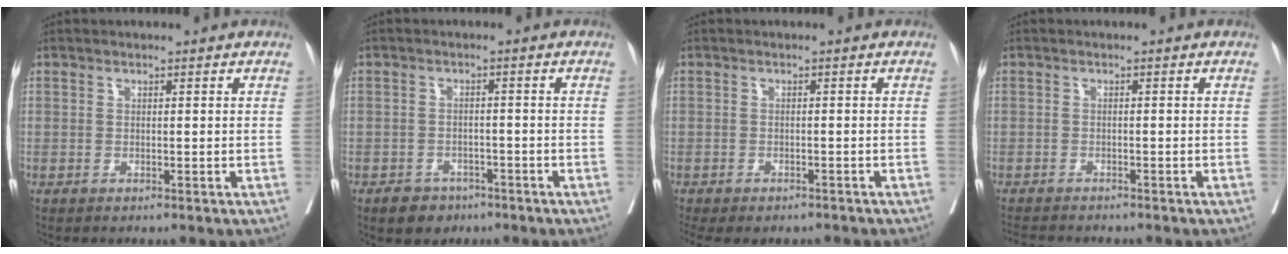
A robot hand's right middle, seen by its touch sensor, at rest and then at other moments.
{"total": 3.7, "force": [-2.5, 2.6, 1.0], "torque": [-0.018, 0.006, -0.034]}
{"total": 8.4, "force": [-6.8, 3.6, 3.3], "torque": [-0.066, -0.002, -0.086]}
{"total": 5.8, "force": [-5.4, 1.0, 2.0], "torque": [-0.029, -0.008, -0.082]}